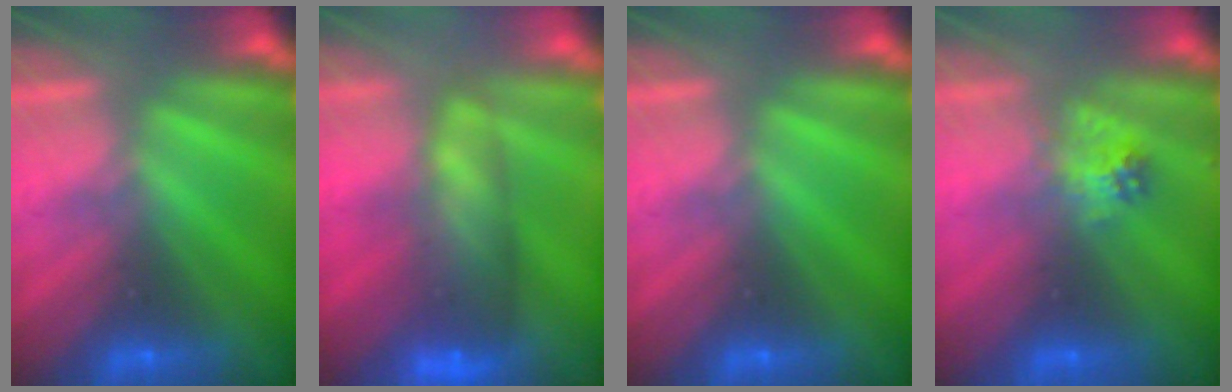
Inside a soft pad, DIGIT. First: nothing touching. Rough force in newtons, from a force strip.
{"total": 7.4}
{"total": 0.0}
{"total": 2.3}